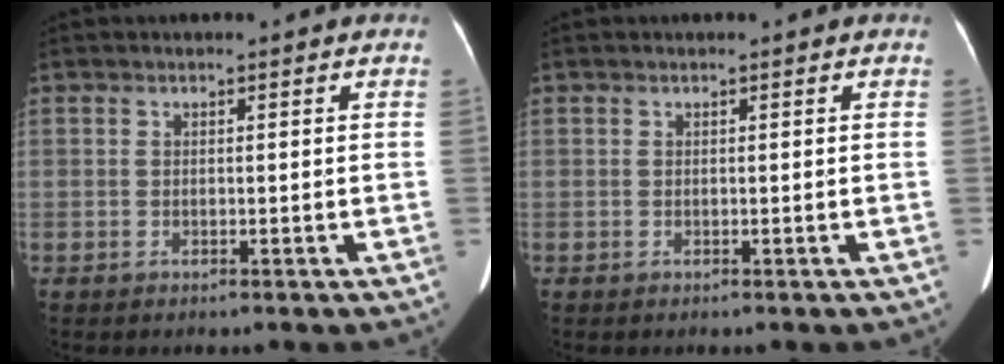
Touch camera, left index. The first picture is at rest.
{"total": 0.0}